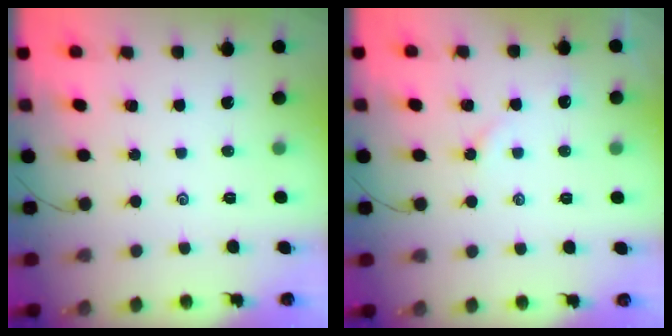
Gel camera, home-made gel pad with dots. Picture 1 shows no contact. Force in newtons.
{"total": 2.2, "press": 2.1, "slide": 0.5}